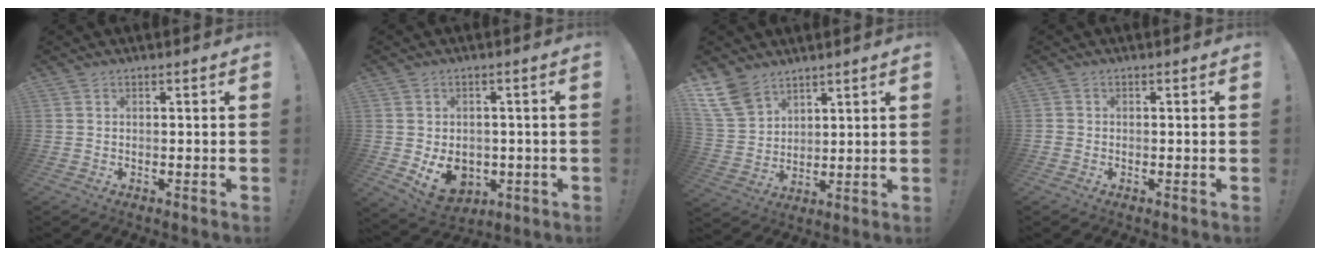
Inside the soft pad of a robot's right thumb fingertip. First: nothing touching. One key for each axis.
{"total": 8.9, "fx": -1.3, "fy": 7.4, "fz": 4.7, "tx": -0.065, "ty": 0.006, "tz": -0.015}
{"total": 11.6, "fx": 8.1, "fy": 7.2, "fz": 4.3, "tx": -0.084, "ty": -0.047, "tz": 0.165}
{"total": 0.9, "fx": -0.5, "fy": 0.8, "fz": 0.2, "tx": -0.003, "ty": 0.003, "tz": -0.008}